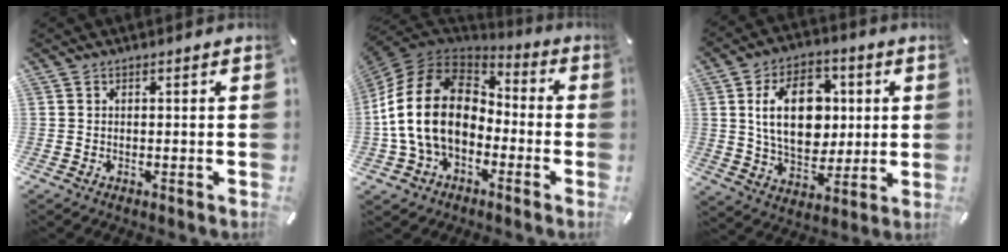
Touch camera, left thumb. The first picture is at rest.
{"total": 18.8, "force": [-2.8, 13.9, 12.4], "torque": [-0.272, 0.031, -0.050]}
{"total": 17.0, "force": [2.5, 11.9, 11.9], "torque": [-0.212, 0.010, 0.039]}